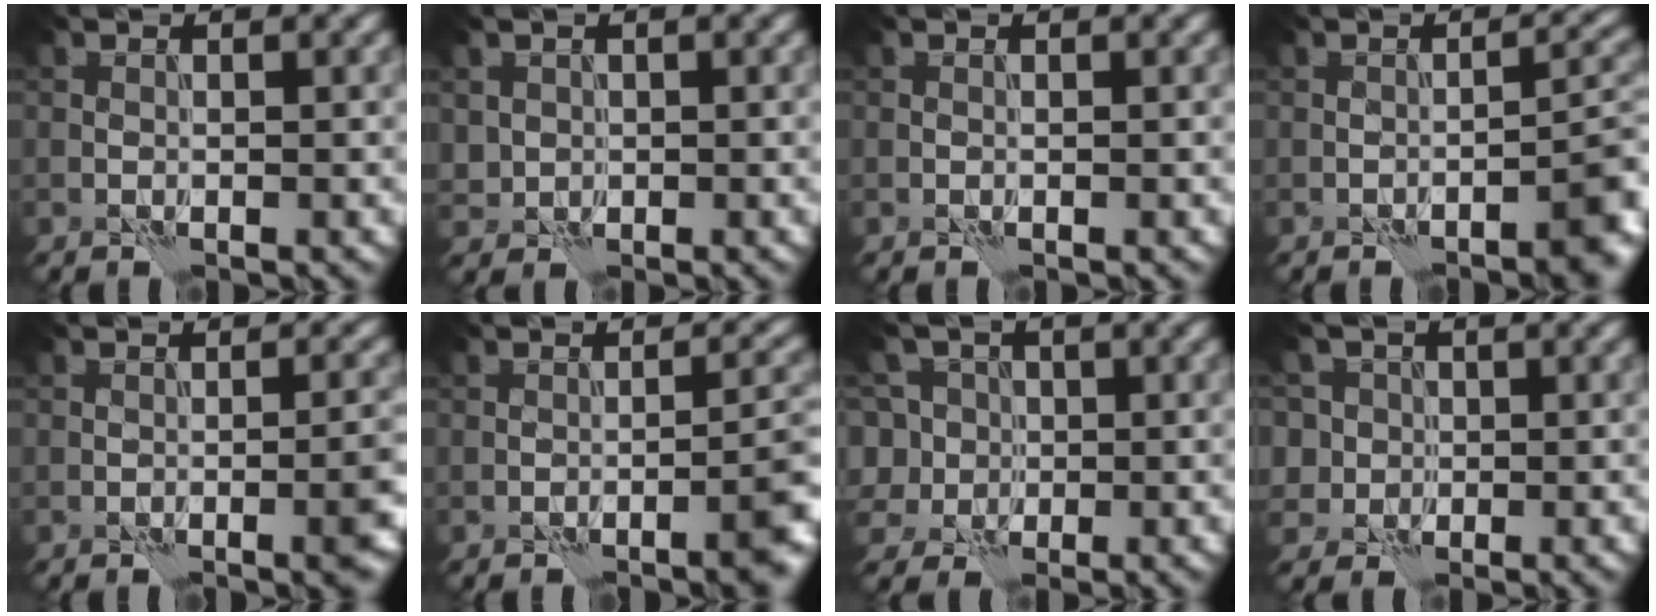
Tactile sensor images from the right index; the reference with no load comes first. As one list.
[{"total": 1.4, "force": [0.4, 1.3, 0.1], "torque": [-0.003, -0.004, 0.009]}, {"total": 0.0}, {"total": 4.0, "force": [-2.4, 0.8, 3.1], "torque": [-0.035, 0.015, -0.035]}, {"total": 3.9, "force": [-1.4, 1.0, 3.5], "torque": [-0.039, 0.005, -0.018]}, {"total": 4.5, "force": [-2.1, 1.1, 3.9], "torque": [-0.042, 0.012, -0.033]}, {"total": 7.6, "force": [1.0, 6.9, 3.0], "torque": [-0.058, 0.032, -0.017]}, {"total": 5.8, "force": [1.6, 5.2, 2.0], "torque": [-0.035, 0.029, 0.000]}]